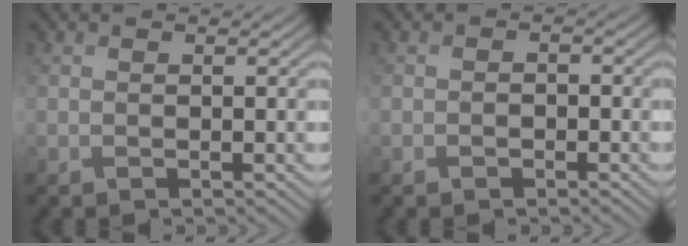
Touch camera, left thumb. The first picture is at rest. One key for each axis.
{"total": 1.1, "fx": -0.6, "fy": 0.8, "fz": 0.4, "tx": -0.005, "ty": 0.001, "tz": -0.013}